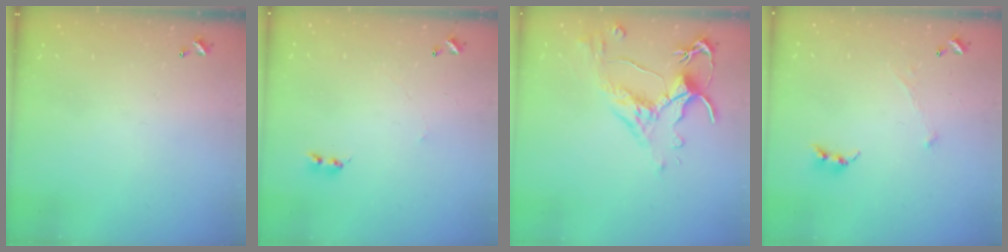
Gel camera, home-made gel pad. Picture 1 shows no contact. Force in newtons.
{"total": 2.2, "press": 2.1, "slide": 0.5}
{"total": 2.5, "press": 2.1, "slide": 1.2}
{"total": 0.6, "press": 0.6, "slide": 0.3}